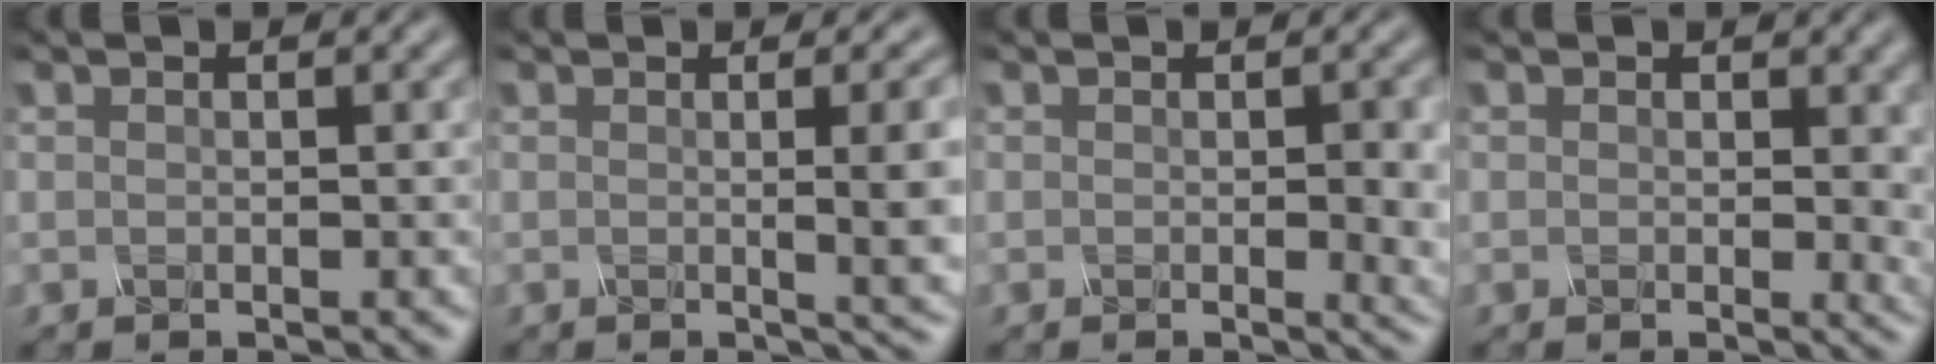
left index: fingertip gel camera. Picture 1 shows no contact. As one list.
[{"total": 7.1, "force": [0.2, 2.4, 6.7], "torque": [-0.055, 0.001, 0.002]}, {"total": 2.7, "force": [-0.1, 0.8, 2.6], "torque": [-0.030, -0.006, 0.000]}, {"total": 3.3, "force": [0.6, 1.9, 2.5], "torque": [-0.021, -0.003, 0.003]}]